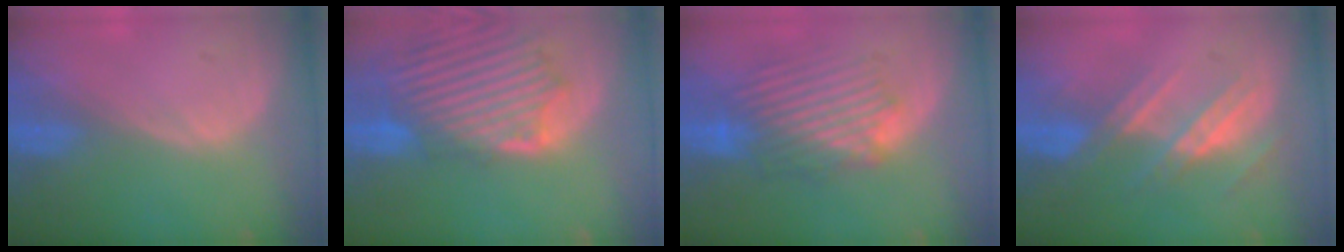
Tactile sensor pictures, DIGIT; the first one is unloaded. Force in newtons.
{"total": 13.4, "press": 11.6, "slide": 6.6}
{"total": 8.6, "press": 8.2, "slide": 2.6}
{"total": 7.2, "press": 6.6, "slide": 2.7}